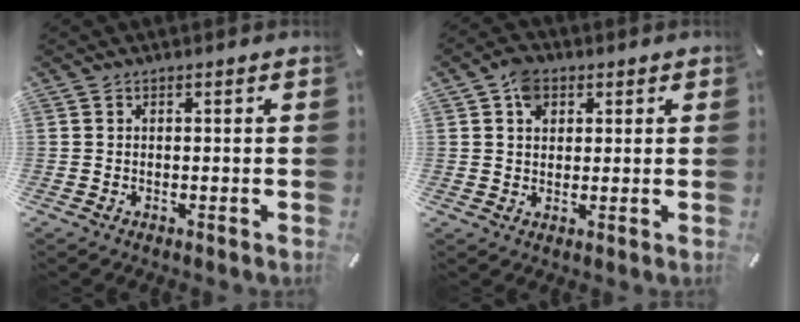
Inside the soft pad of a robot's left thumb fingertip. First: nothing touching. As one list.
[{"total": 5.6, "force": [2.2, 4.4, 2.6], "torque": [-0.034, 0.002, 0.037]}]